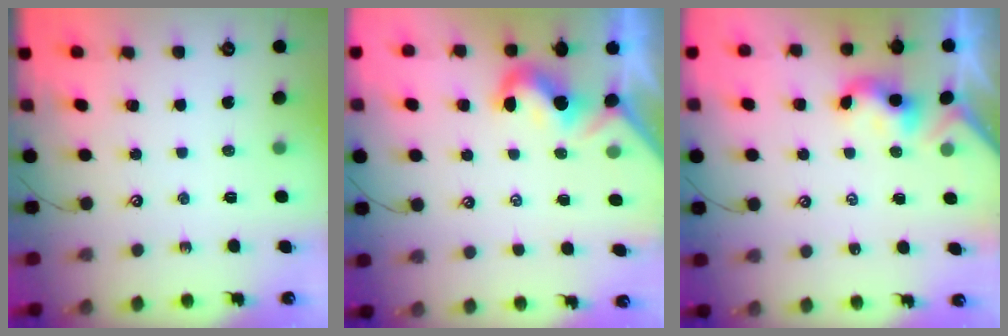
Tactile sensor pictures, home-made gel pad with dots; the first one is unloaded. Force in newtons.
{"total": 2.0, "press": 1.9, "slide": 0.6}
{"total": 2.4, "press": 2.4, "slide": 0.2}